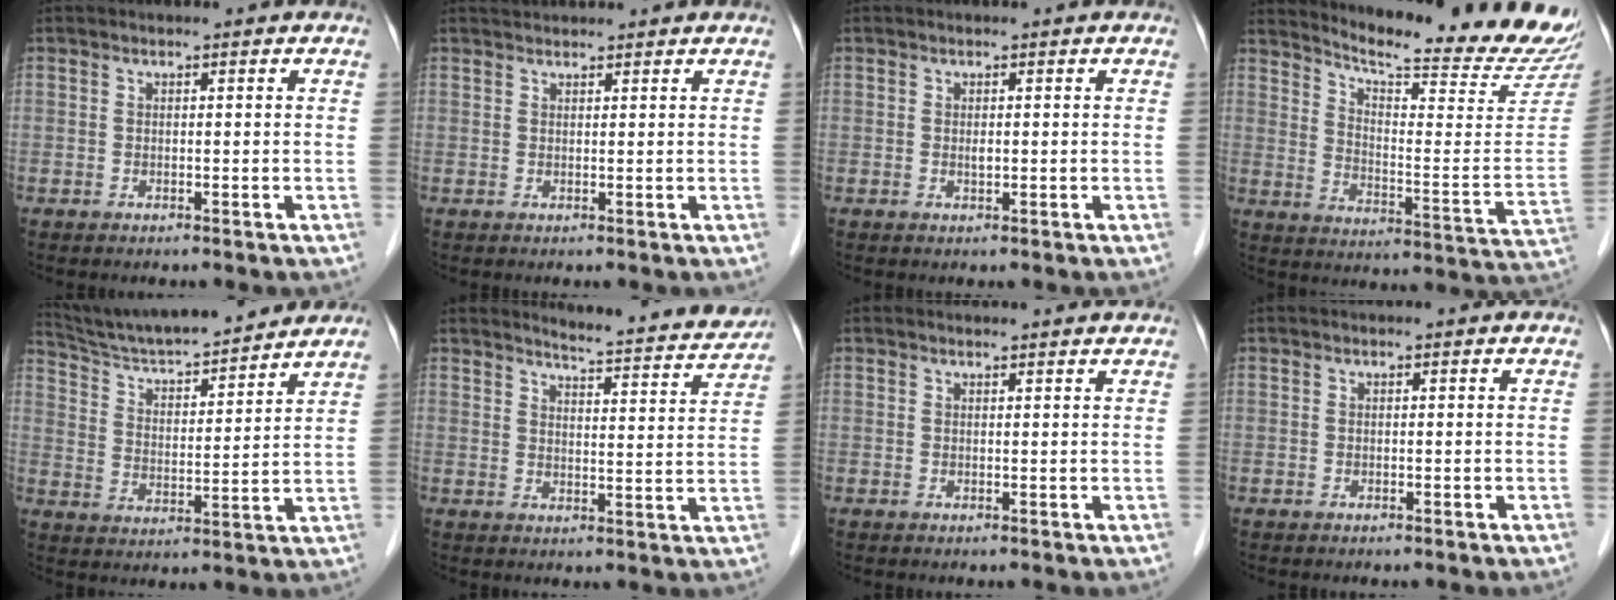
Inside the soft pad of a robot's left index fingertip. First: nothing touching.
{"total": 2.7, "force": [2.6, 0.4, 0.4], "torque": [-0.009, 0.029, 0.043]}
{"total": 0.6, "force": [0.1, 0.2, 0.5], "torque": [-0.011, -0.001, 0.002]}
{"total": 21.7, "force": [20.7, -0.2, 6.3], "torque": [-0.105, -0.126, 0.257]}
{"total": 17.4, "force": [16.0, 1.6, 6.6], "torque": [-0.114, 0.012, 0.256]}
{"total": 12.0, "force": [11.7, 0.4, 2.6], "torque": [-0.035, -0.034, 0.135]}
{"total": 3.4, "force": [3.3, 0.1, 0.7], "torque": [-0.013, 0.010, 0.034]}
{"total": 0.0}